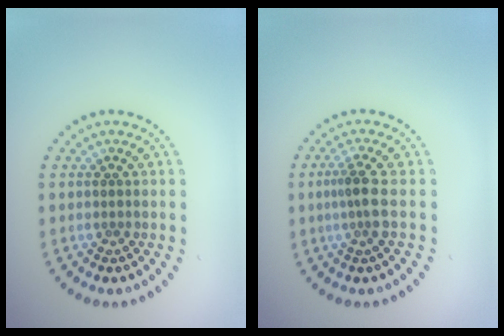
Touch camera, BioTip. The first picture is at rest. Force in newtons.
{"total": 2.3, "press": 1.8, "slide": 1.5}